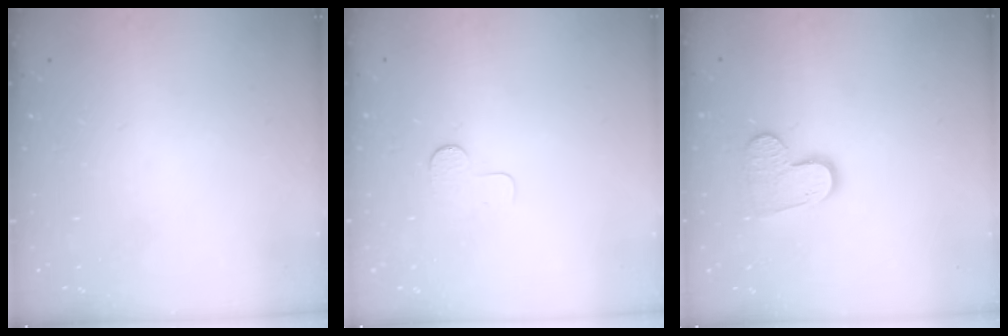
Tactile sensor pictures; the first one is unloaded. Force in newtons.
{"total": 3.7, "press": 3.7, "slide": 0.3}
{"total": 10.0, "press": 10.0, "slide": 0.8}